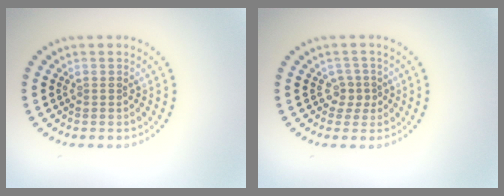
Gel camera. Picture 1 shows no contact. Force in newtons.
{"total": 1.8, "press": 1.2, "slide": 1.3}